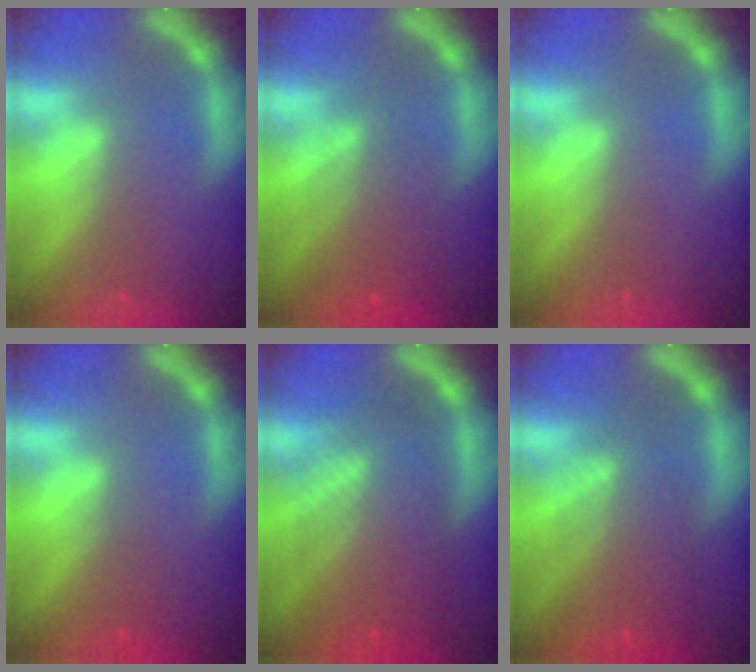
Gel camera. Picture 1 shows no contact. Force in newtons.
{"total": 5.1}
{"total": 0.0}
{"total": 1.5}
{"total": 9.0}
{"total": 6.6}